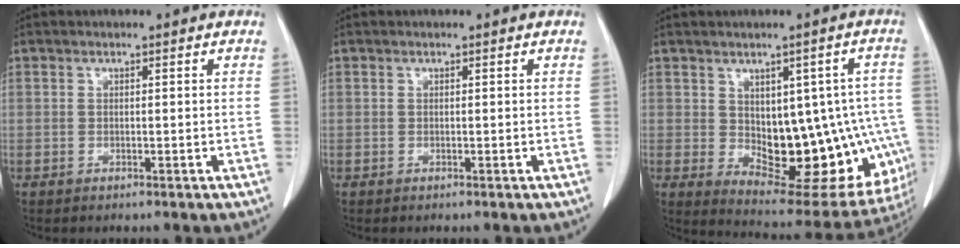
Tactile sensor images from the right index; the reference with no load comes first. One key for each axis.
{"total": 0.0}
{"total": 18.9, "fx": -2.1, "fy": 9.4, "fz": 16.2, "tx": -0.159, "ty": 0.014, "tz": 0.003}